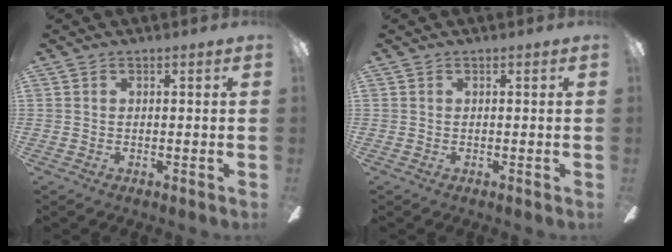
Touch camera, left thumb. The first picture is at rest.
{"total": 0.0}